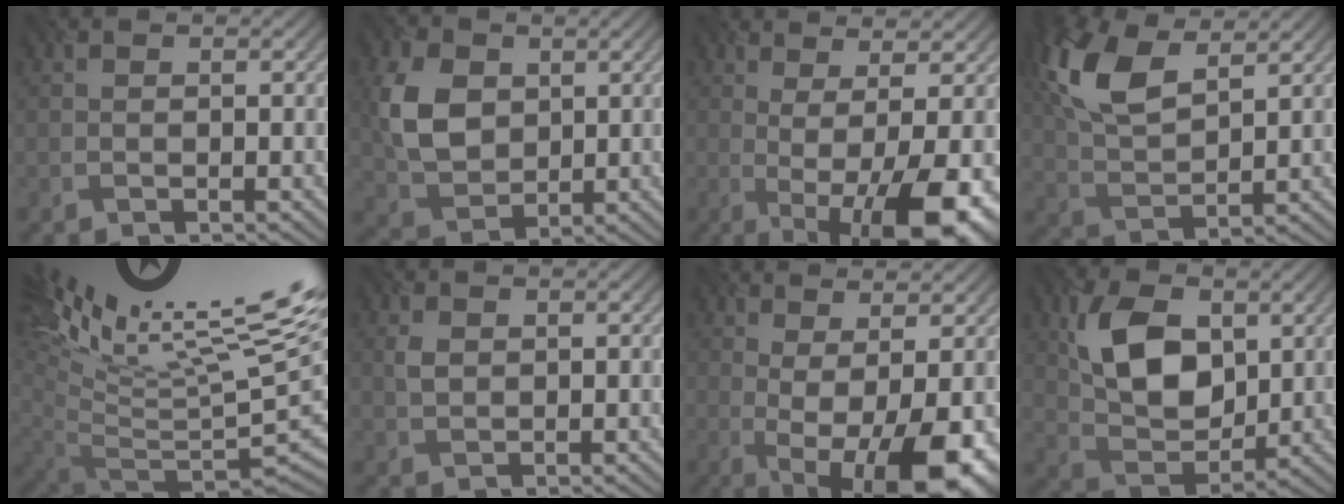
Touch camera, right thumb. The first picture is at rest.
{"total": 6.5, "force": [1.3, 5.3, 3.5], "torque": [-0.105, 0.006, 0.034]}
{"total": 12.2, "force": [-2.6, 3.2, 11.5], "torque": [-0.151, 0.021, -0.021]}
{"total": 9.4, "force": [5.0, 4.2, 6.7], "torque": [-0.193, 0.024, 0.107]}
{"total": 17.7, "force": [11.2, 5.6, 12.4], "torque": [-0.193, 0.037, 0.223]}
{"total": 1.0, "force": [0.4, 0.9, 0.1], "torque": [-0.019, 0.007, 0.016]}
{"total": 12.1, "force": [-3.0, 4.2, 10.9], "torque": [-0.155, 0.006, -0.020]}
{"total": 9.2, "force": [2.7, 6.1, 6.3], "torque": [-0.141, 0.004, 0.059]}